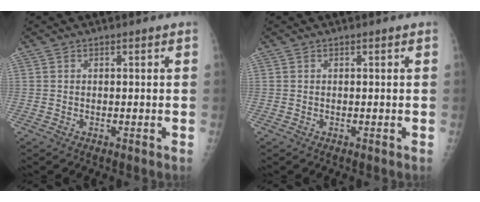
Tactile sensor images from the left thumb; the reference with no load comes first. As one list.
[{"total": 0.0}]